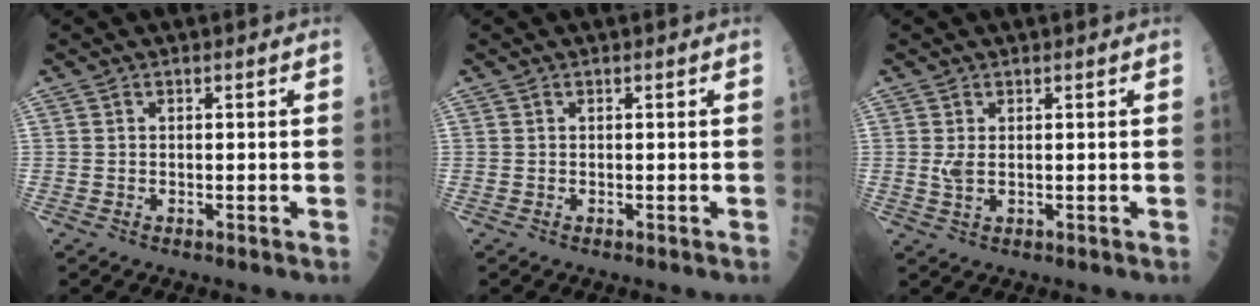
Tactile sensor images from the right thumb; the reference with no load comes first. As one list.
[{"total": 0.0}, {"total": 1.9, "force": [0.3, 0.9, 1.7], "torque": [-0.040, -0.005, 0.011]}]